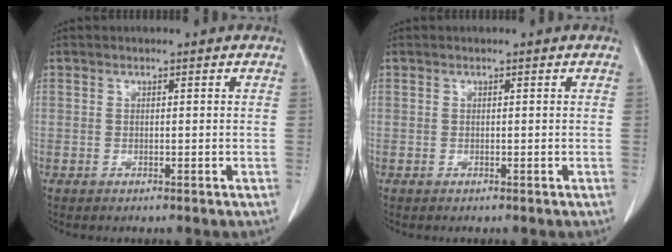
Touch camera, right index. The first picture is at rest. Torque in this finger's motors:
{"motor_torque": [0.11, 0.12, 0.02, 0.00]}